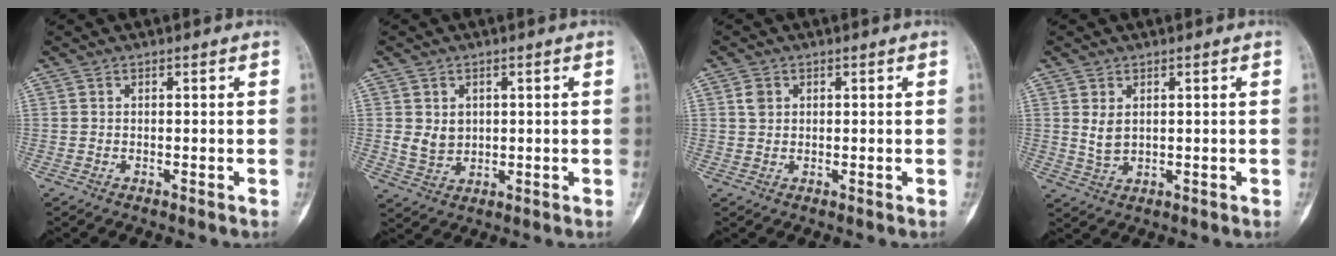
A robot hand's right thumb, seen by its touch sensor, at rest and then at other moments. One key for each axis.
{"total": 4.5, "fx": 0.7, "fy": 3.7, "fz": 2.4, "tx": -0.025, "ty": -0.008, "tz": 0.023}
{"total": 2.1, "fx": 0.7, "fy": 1.7, "fz": 1.0, "tx": -0.012, "ty": 0.000, "tz": 0.014}
{"total": 3.2, "fx": 0.9, "fy": 2.0, "fz": 2.3, "tx": -0.036, "ty": -0.008, "tz": 0.024}